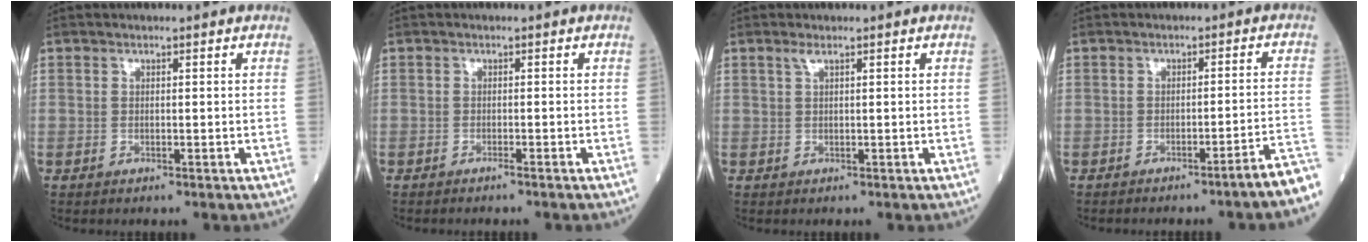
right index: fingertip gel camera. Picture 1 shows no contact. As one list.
[{"total": 1.5, "force": [-1.3, -0.3, 0.7], "torque": [-0.009, 0.003, -0.017]}, {"total": 1.0, "force": [0.6, 0.0, 0.8], "torque": [-0.023, 0.008, 0.012]}, {"total": 6.5, "force": [-5.4, -1.6, 3.2], "torque": [-0.013, 0.007, -0.074]}]